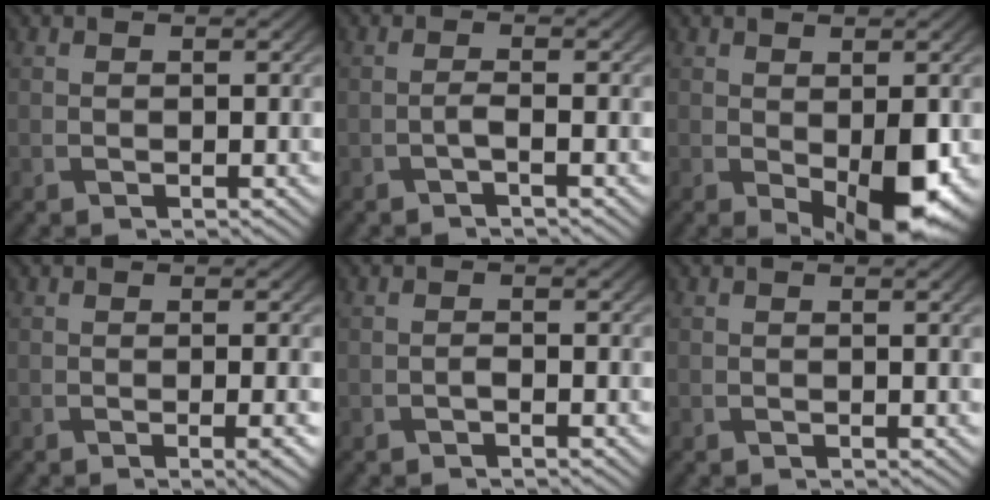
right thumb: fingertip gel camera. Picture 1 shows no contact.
{"total": 1.3, "force": [-0.7, 0.1, 1.1], "torque": [-0.021, 0.007, -0.017]}
{"total": 7.8, "force": [-2.0, 3.6, 6.6], "torque": [-0.105, -0.031, -0.007]}
{"total": 2.8, "force": [-0.3, 0.6, 2.7], "torque": [-0.036, 0.004, -0.009]}
{"total": 0.7, "force": [-0.5, 0.1, 0.5], "torque": [-0.008, 0.002, -0.008]}
{"total": 0.9, "force": [0.2, 0.1, 0.9], "torque": [-0.013, 0.001, 0.002]}